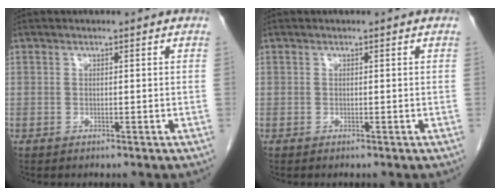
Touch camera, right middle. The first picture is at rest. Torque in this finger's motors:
{"motor_torque": [-0.14, -0.06, 0.03, 0.01]}